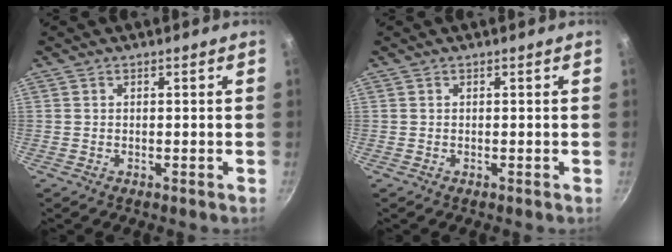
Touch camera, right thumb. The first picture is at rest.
{"total": 0.0}